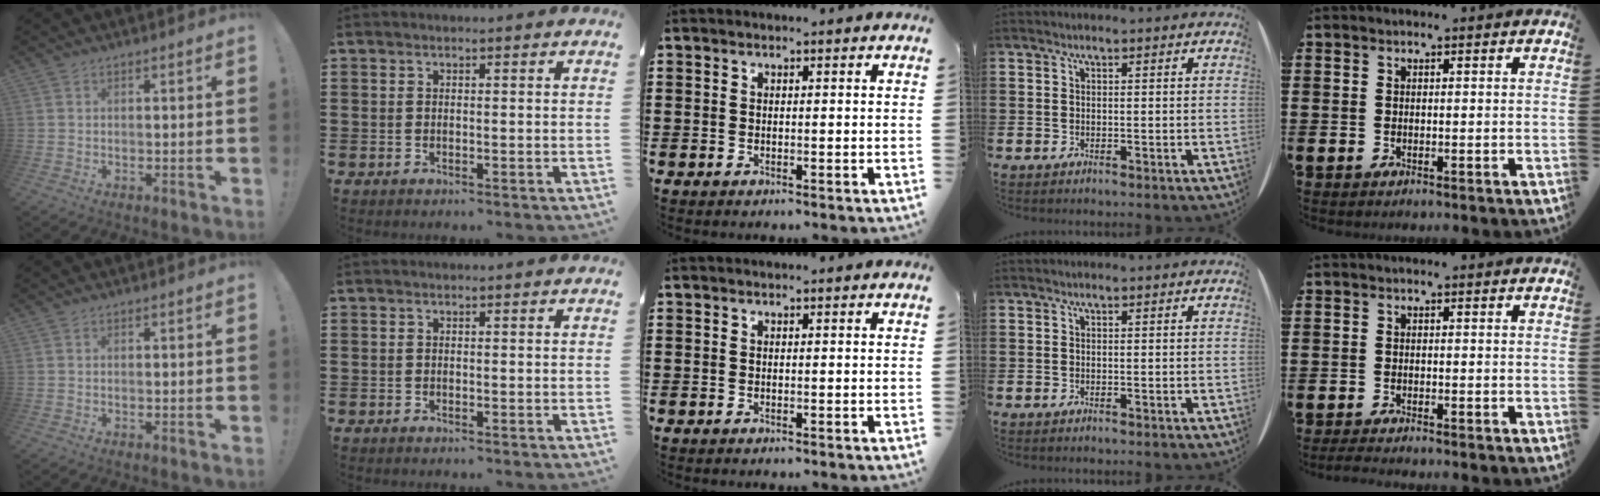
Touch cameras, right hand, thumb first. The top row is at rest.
{"little": {"total": 1.1, "force": [-0.9, 0.1, 0.6], "torque": [-0.011, -0.001, -0.017]}}